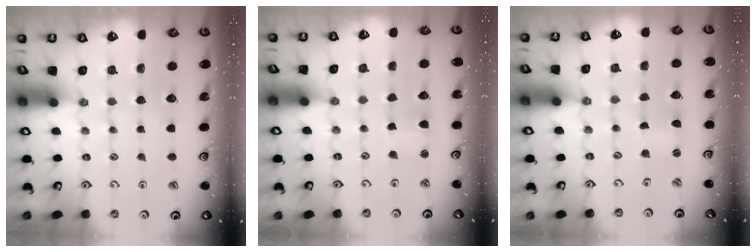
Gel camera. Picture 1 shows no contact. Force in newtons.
{"total": 3.6, "press": 3.5, "slide": 0.5}
{"total": 0.6, "press": 0.6, "slide": 0.0}